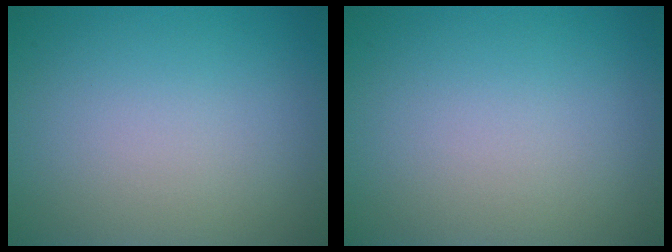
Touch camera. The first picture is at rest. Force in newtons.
{"total": 0.0}